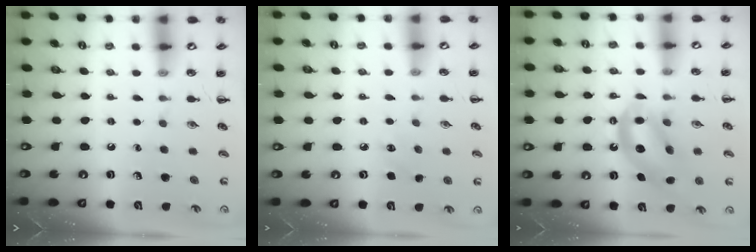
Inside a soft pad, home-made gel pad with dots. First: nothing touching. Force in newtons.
{"total": 3.9, "press": 3.7, "slide": 0.9}
{"total": 10.5, "press": 10.1, "slide": 2.9}